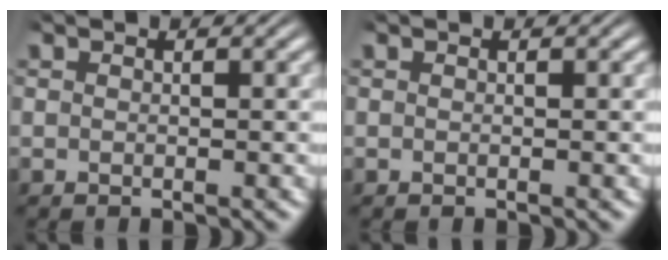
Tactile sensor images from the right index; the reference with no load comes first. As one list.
[{"total": 0.0}]